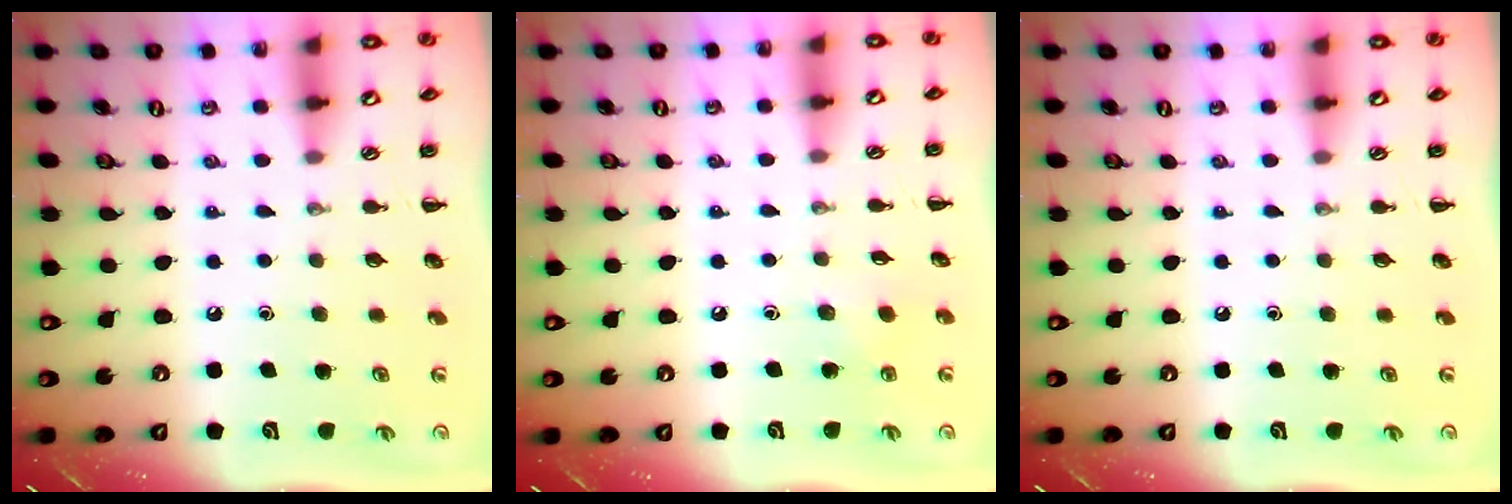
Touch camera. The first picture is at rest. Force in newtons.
{"total": 4.0, "press": 3.8, "slide": 1.1}
{"total": 0.0}